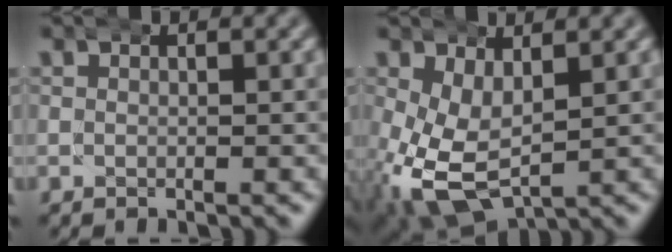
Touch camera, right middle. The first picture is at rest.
{"total": 9.4, "force": [-3.3, 7.2, 5.0], "torque": [-0.141, -0.068, -0.032]}